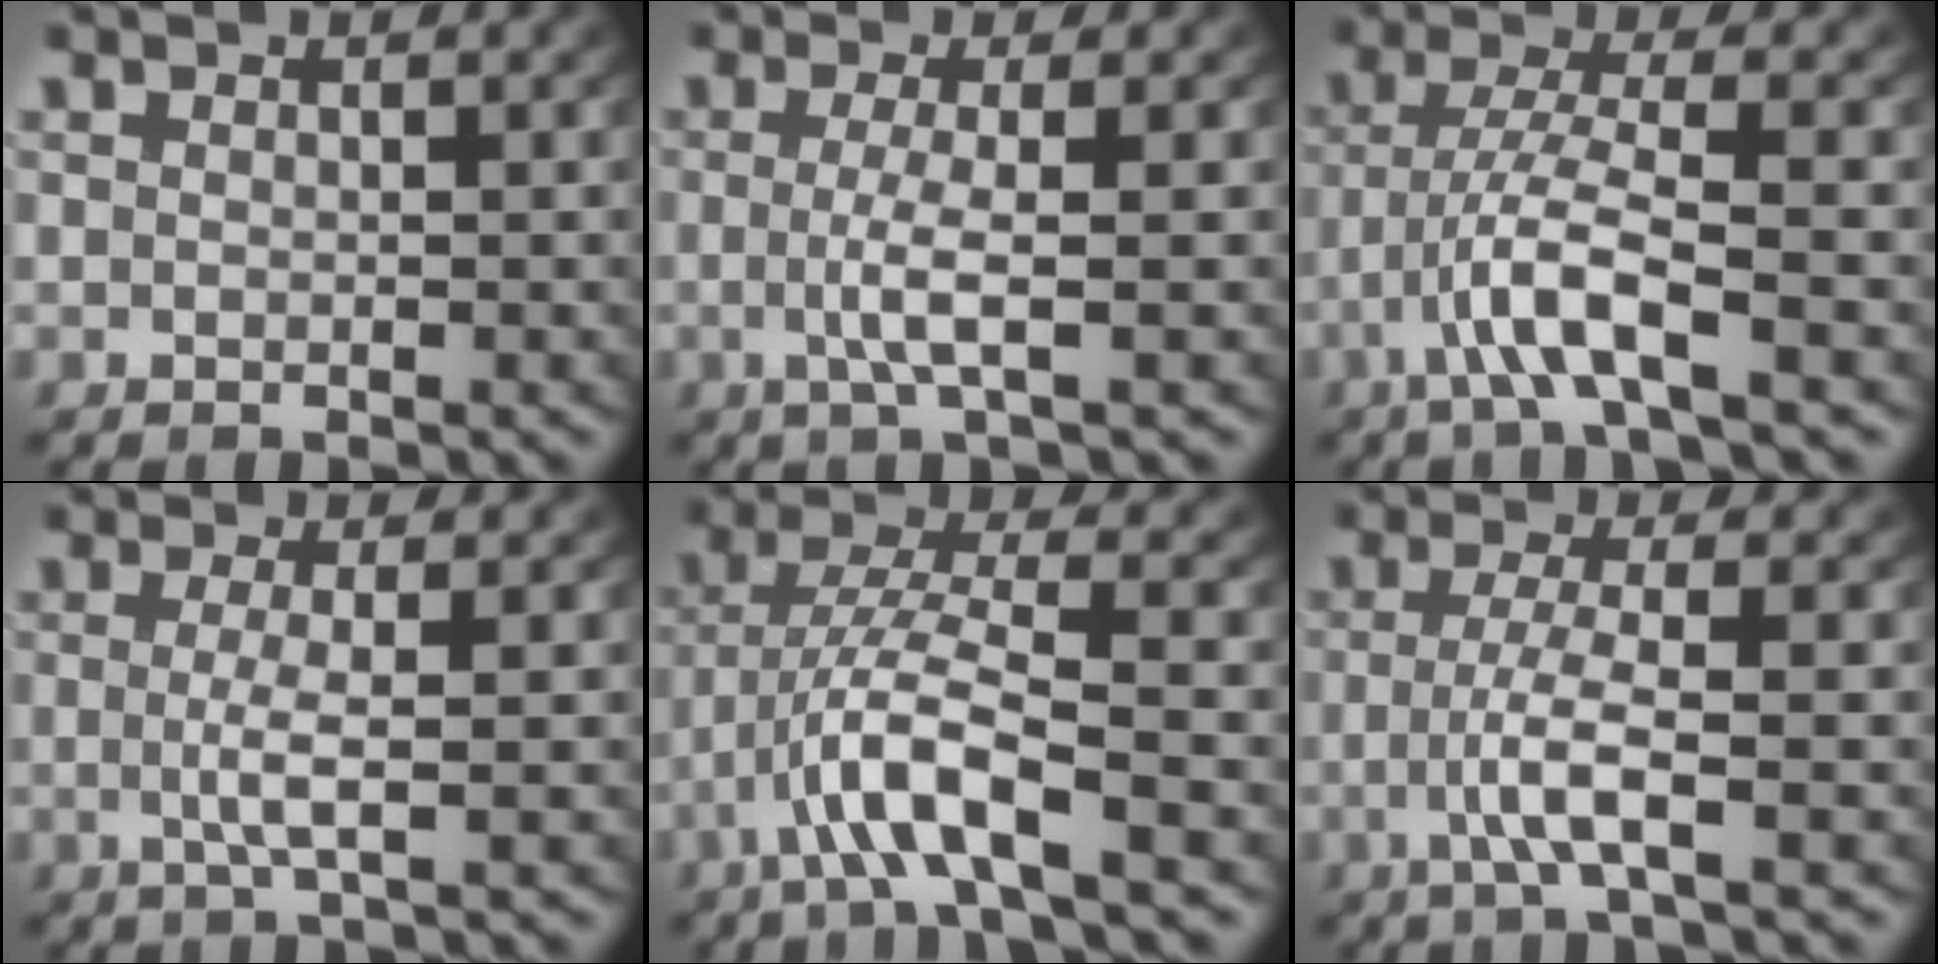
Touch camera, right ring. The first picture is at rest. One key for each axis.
{"total": 2.8, "fx": -0.4, "fy": -0.1, "fz": 2.8, "tx": -0.065, "ty": -0.012, "tz": -0.002}
{"total": 4.7, "fx": -2.0, "fy": 0.7, "fz": 4.2, "tx": -0.101, "ty": -0.018, "tz": -0.025}
{"total": 2.4, "fx": -0.3, "fy": -0.2, "fz": 2.4, "tx": -0.058, "ty": -0.014, "tz": 0.002}
{"total": 5.1, "fx": -1.6, "fy": 1.1, "fz": 4.7, "tx": -0.109, "ty": -0.014, "tz": -0.019}
{"total": 3.7, "fx": -1.3, "fy": 0.2, "fz": 3.4, "tx": -0.077, "ty": -0.012, "tz": -0.019}